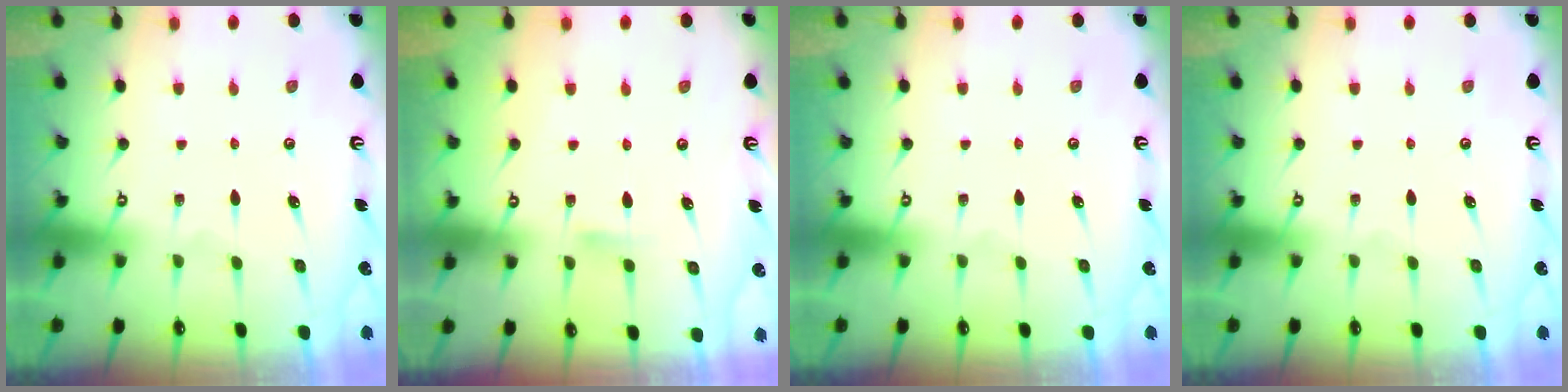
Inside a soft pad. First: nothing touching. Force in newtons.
{"total": 3.6, "press": 3.6, "slide": 0.7}
{"total": 0.0}
{"total": 0.0}